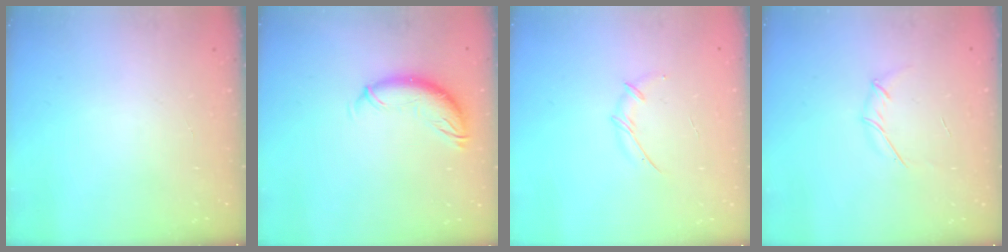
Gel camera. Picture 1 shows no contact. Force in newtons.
{"total": 11.0, "press": 10.9, "slide": 1.6}
{"total": 4.8, "press": 4.7, "slide": 1.0}
{"total": 4.5, "press": 4.3, "slide": 1.1}